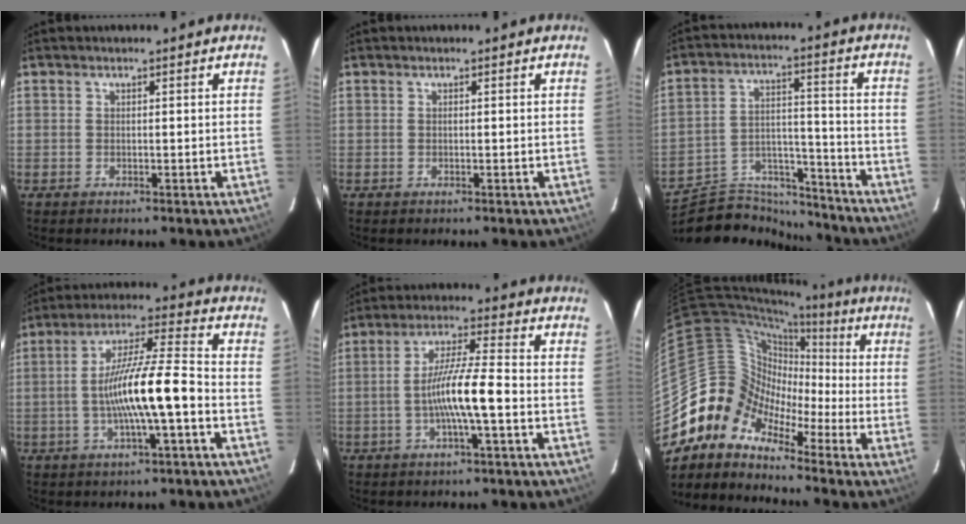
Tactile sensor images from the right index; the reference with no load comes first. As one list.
[{"total": 0.0}, {"total": 13.9, "force": [-13.0, 4.3, 2.1], "torque": [-0.047, 0.044, -0.210]}, {"total": 13.0, "force": [-3.4, 1.1, 12.5], "torque": [-0.230, 0.008, -0.060]}, {"total": 9.3, "force": [-2.7, 0.2, 8.9], "torque": [-0.171, 0.003, -0.051]}, {"total": 10.0, "force": [-6.7, 7.2, 1.5], "torque": [-0.034, 0.046, -0.165]}]